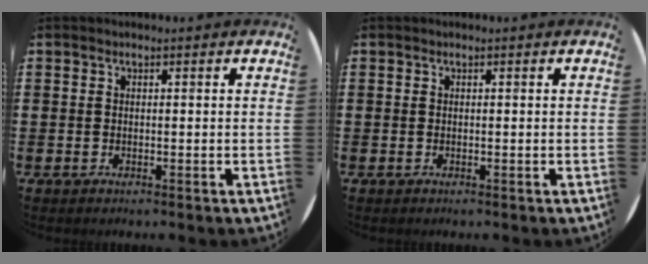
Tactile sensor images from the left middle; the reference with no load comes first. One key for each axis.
{"total": 0.0}